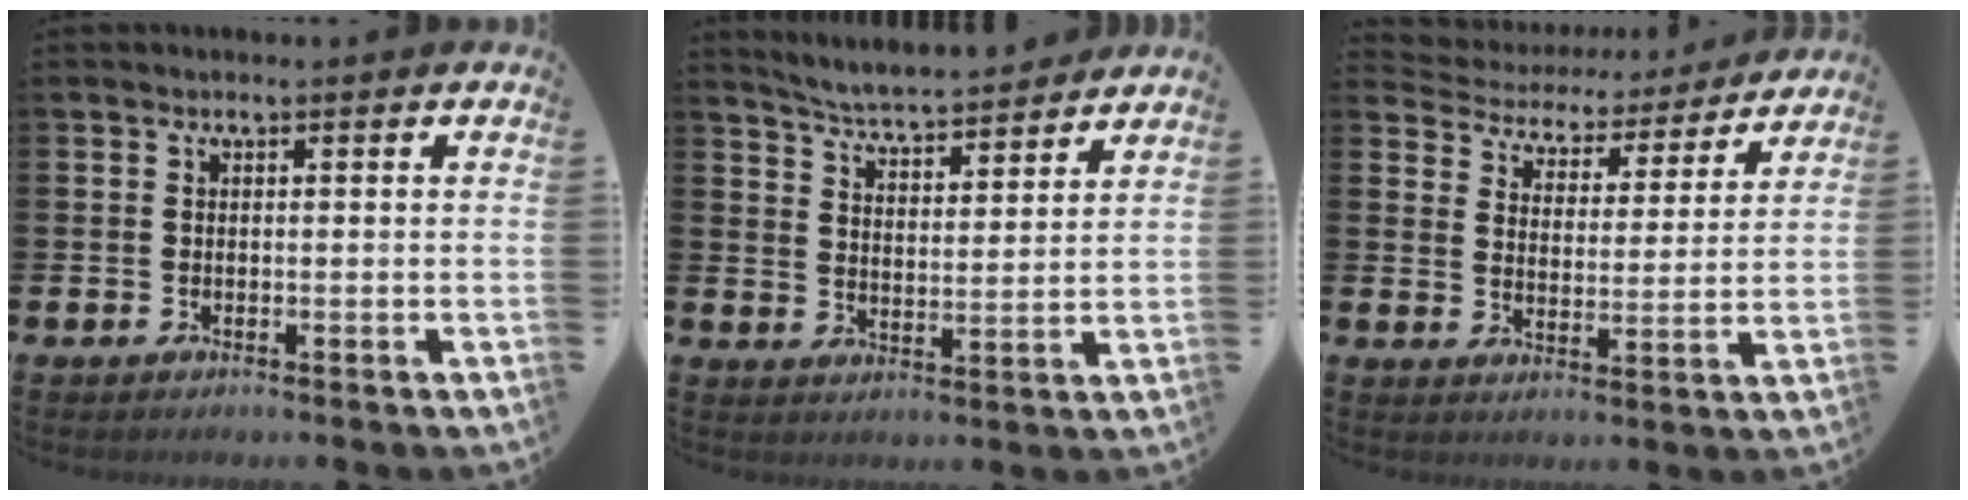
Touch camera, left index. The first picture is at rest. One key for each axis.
{"total": 5.4, "fx": 5.4, "fy": 0.1, "fz": 0.7, "tx": -0.038, "ty": -0.041, "tz": 0.093}
{"total": 4.5, "fx": 4.1, "fy": 1.9, "fz": 0.0, "tx": -0.034, "ty": -0.036, "tz": 0.064}